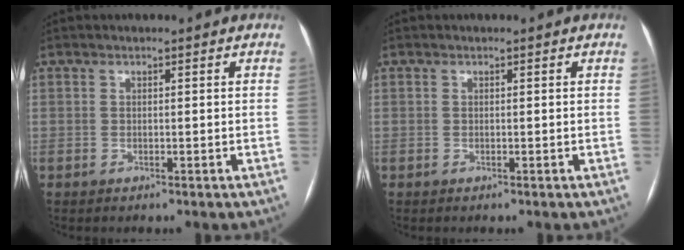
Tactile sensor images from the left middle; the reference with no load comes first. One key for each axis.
{"total": 0.0}